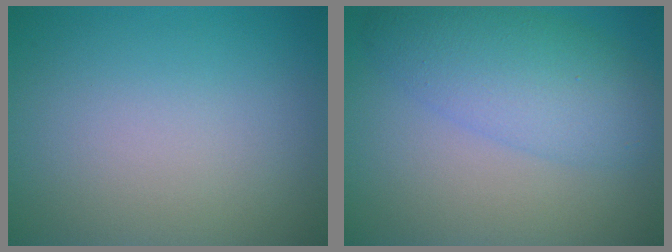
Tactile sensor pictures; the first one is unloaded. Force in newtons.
{"total": 5.5, "press": 5.5, "slide": 0.1}